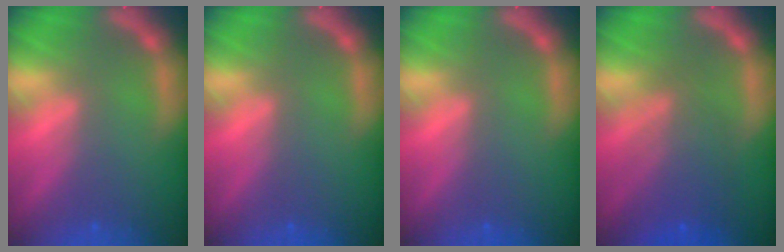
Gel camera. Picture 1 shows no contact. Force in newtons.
{"total": 0.0}
{"total": 0.0}
{"total": 6.0}